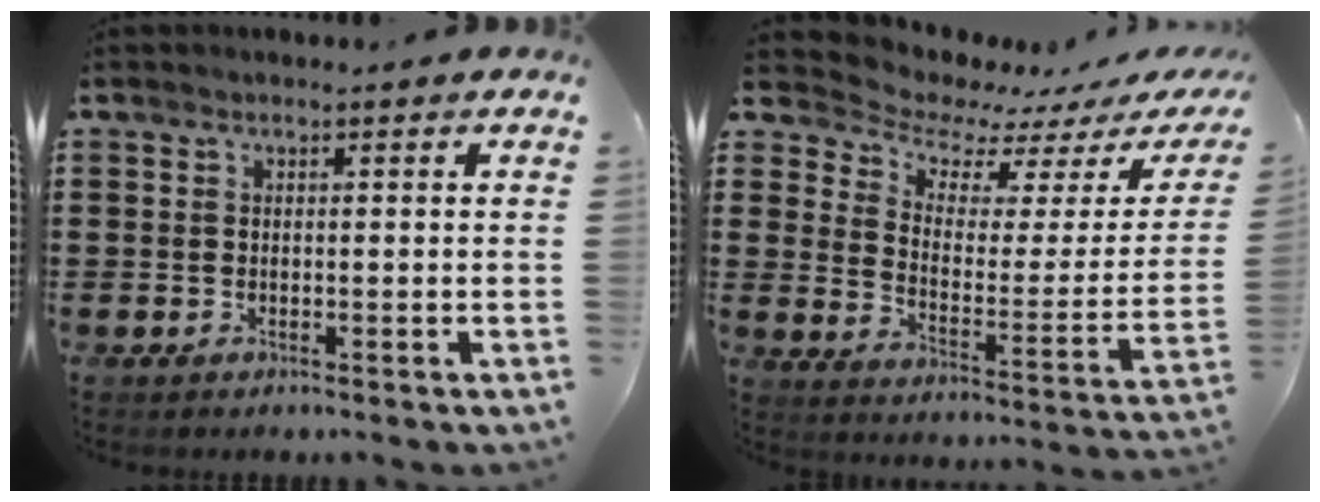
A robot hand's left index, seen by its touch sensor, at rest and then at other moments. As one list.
[{"total": 5.7, "force": [5.3, 2.0, 0.6], "torque": [-0.044, -0.050, 0.088]}]